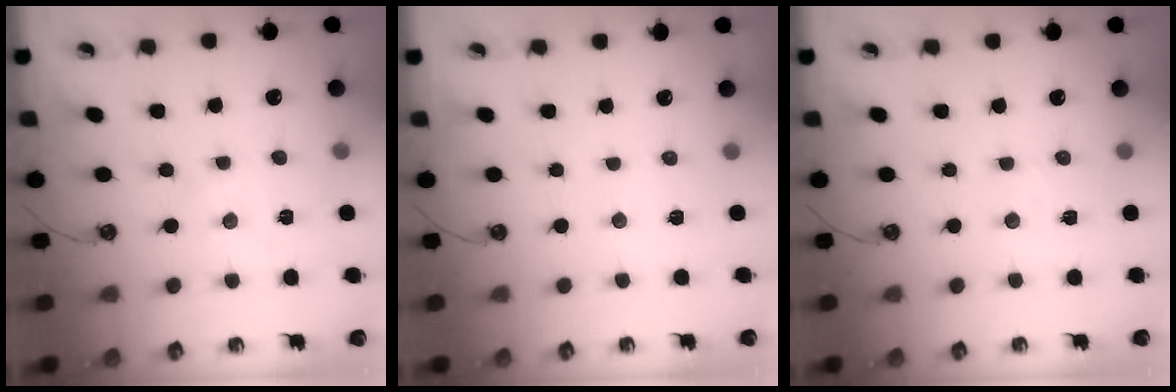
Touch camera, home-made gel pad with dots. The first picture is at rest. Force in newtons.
{"total": 2.3, "press": 2.3, "slide": 0.3}
{"total": 1.5, "press": 1.4, "slide": 0.3}